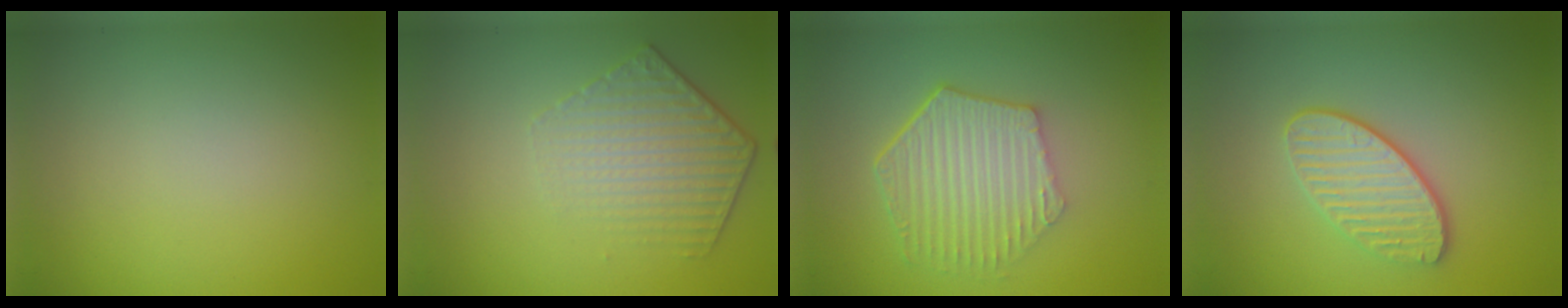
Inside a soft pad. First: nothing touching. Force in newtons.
{"total": 4.3, "press": 3.2, "slide": 2.9}
{"total": 5.7, "press": 4.3, "slide": 3.8}
{"total": 3.5, "press": 3.3, "slide": 1.3}